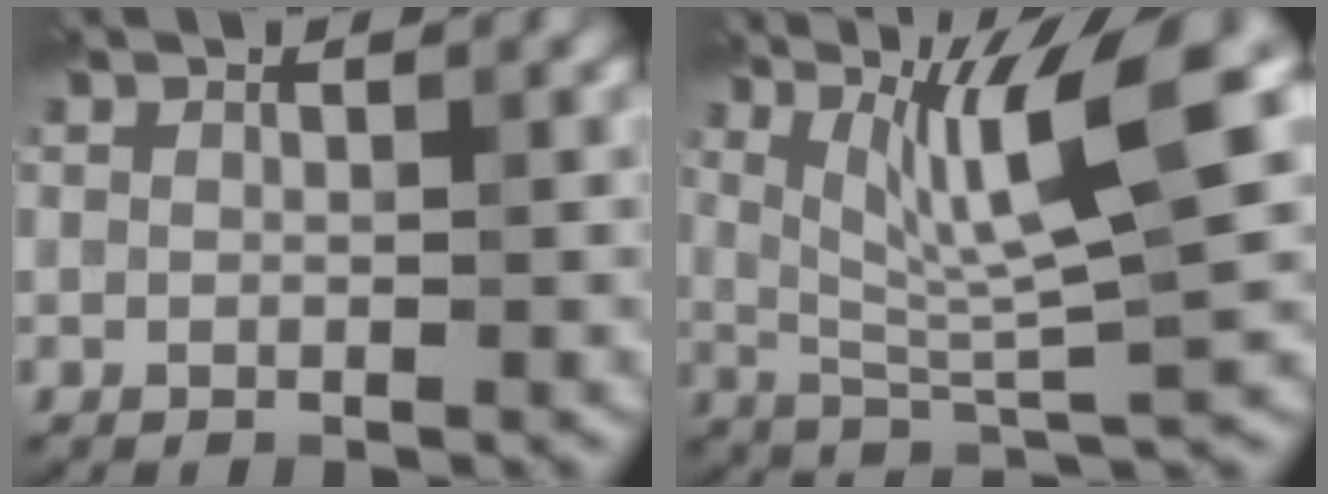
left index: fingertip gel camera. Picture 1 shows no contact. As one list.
[{"total": 9.6, "force": [3.2, 1.8, 8.9], "torque": [-0.146, -0.002, 0.064]}]